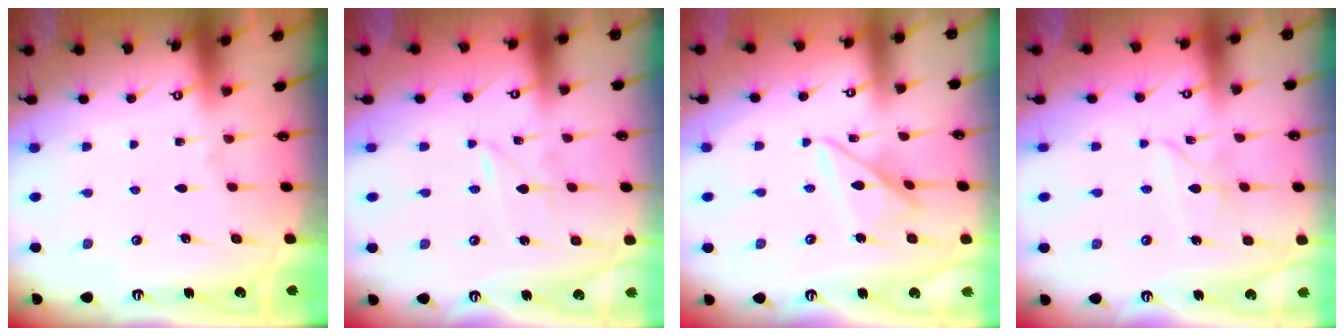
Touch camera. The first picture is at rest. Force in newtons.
{"total": 1.1, "press": 1.1, "slide": 0.1}
{"total": 10.1, "press": 10.0, "slide": 1.1}
{"total": 4.0, "press": 4.0, "slide": 0.3}